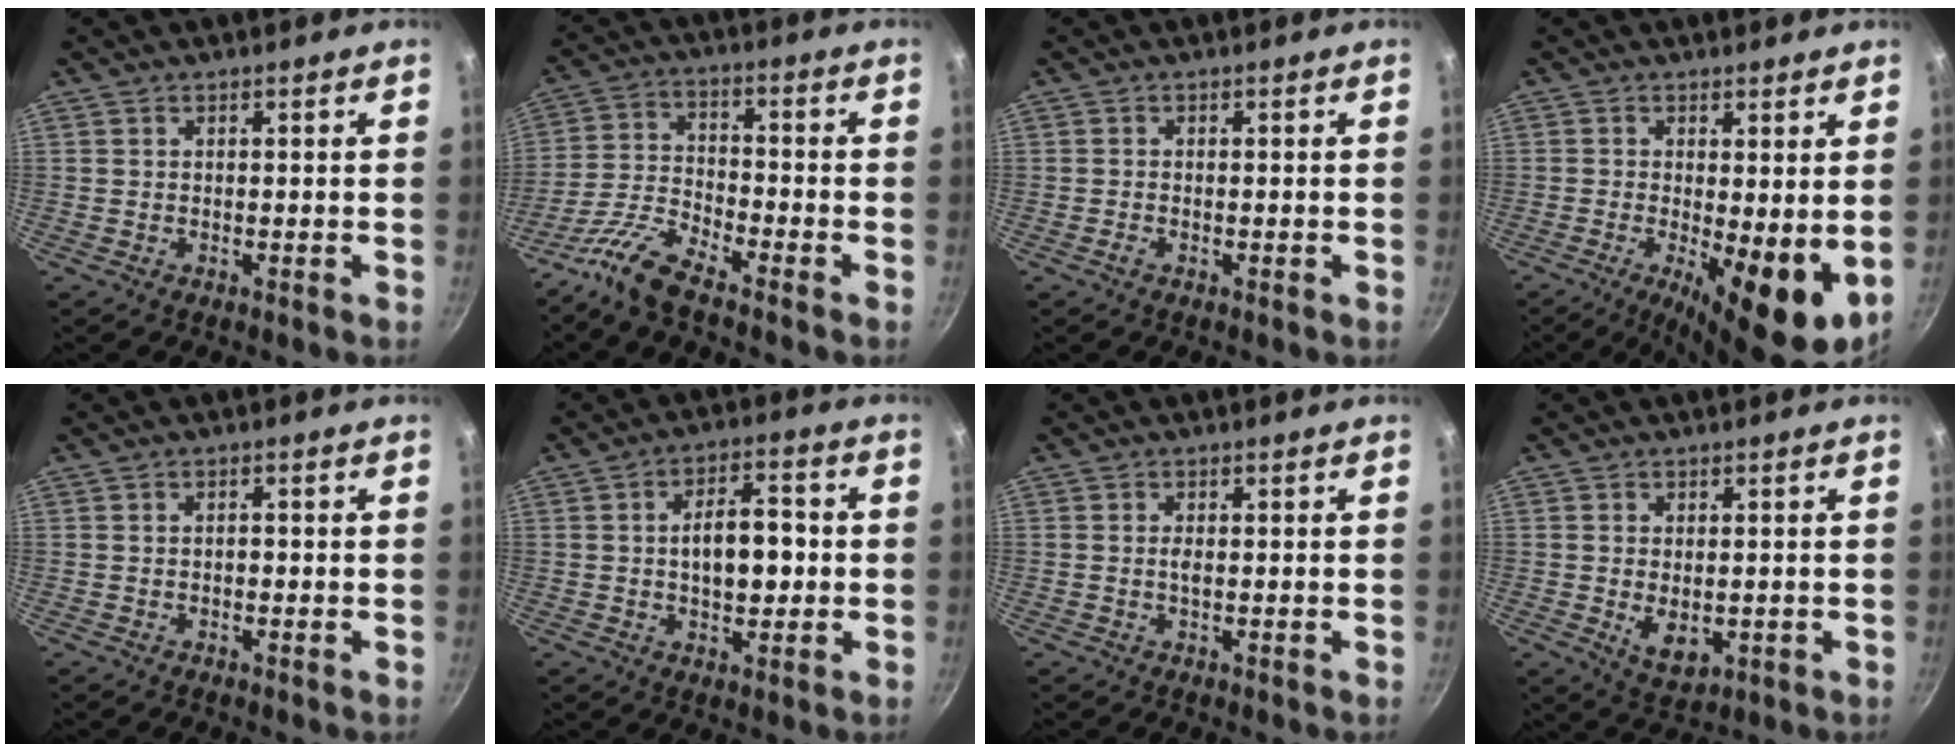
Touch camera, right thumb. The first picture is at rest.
{"total": 8.4, "force": [-6.9, 1.9, 4.5], "torque": [-0.103, 0.043, -0.154]}
{"total": 0.7, "force": [-0.5, 0.3, 0.4], "torque": [-0.013, 0.002, -0.012]}
{"total": 11.5, "force": [-1.3, 3.9, 10.7], "torque": [-0.146, -0.019, -0.012]}
{"total": 0.9, "force": [-0.3, 0.6, 0.6], "torque": [-0.009, 0.005, -0.005]}
{"total": 9.3, "force": [-0.3, 5.0, 7.9], "torque": [-0.097, 0.016, -0.008]}
{"total": 1.3, "force": [0.0, 0.6, 1.1], "torque": [-0.023, 0.001, -0.002]}
{"total": 6.0, "force": [-0.7, 3.8, 4.5], "torque": [-0.067, -0.013, 0.001]}